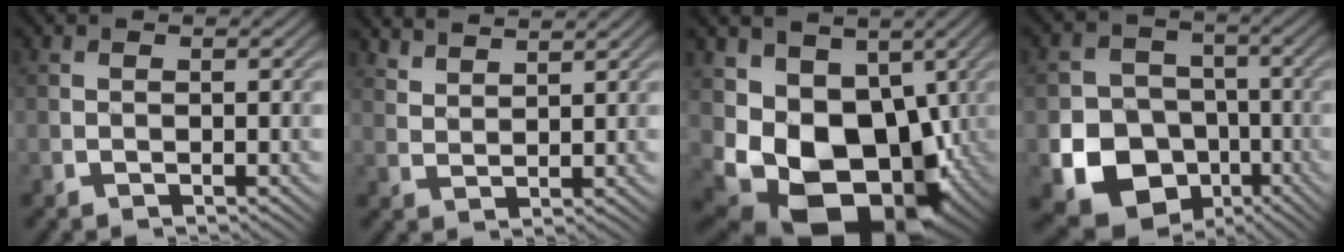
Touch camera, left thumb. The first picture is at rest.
{"total": 3.8, "force": [3.5, 0.7, 1.3], "torque": [-0.027, -0.009, 0.080]}
{"total": 14.7, "force": [-1.0, 10.9, 9.8], "torque": [-0.163, -0.051, 0.004]}
{"total": 14.5, "force": [-5.6, 12.3, 5.3], "torque": [-0.127, -0.055, -0.114]}